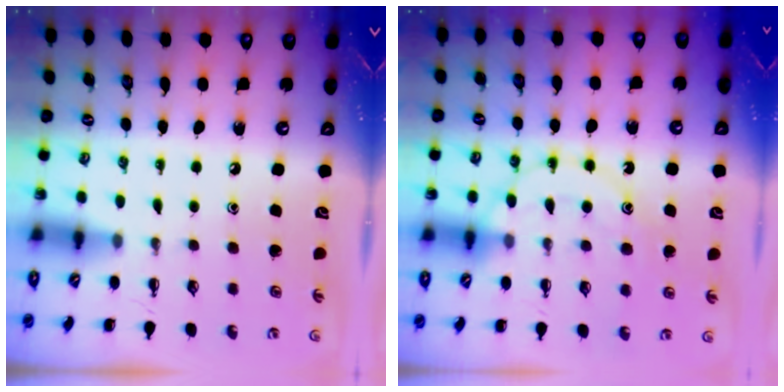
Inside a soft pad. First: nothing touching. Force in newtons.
{"total": 12.3, "press": 12.2, "slide": 1.7}